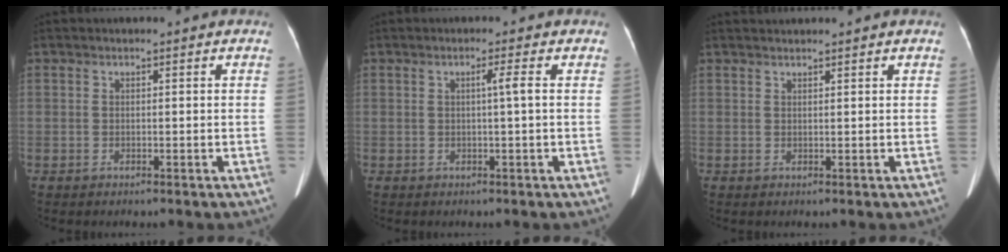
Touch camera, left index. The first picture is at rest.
{"total": 1.4, "force": [0.1, -0.4, 1.3], "torque": [-0.019, 0.003, 0.000]}
{"total": 2.2, "force": [2.1, -0.3, 0.5], "torque": [-0.005, 0.024, 0.039]}